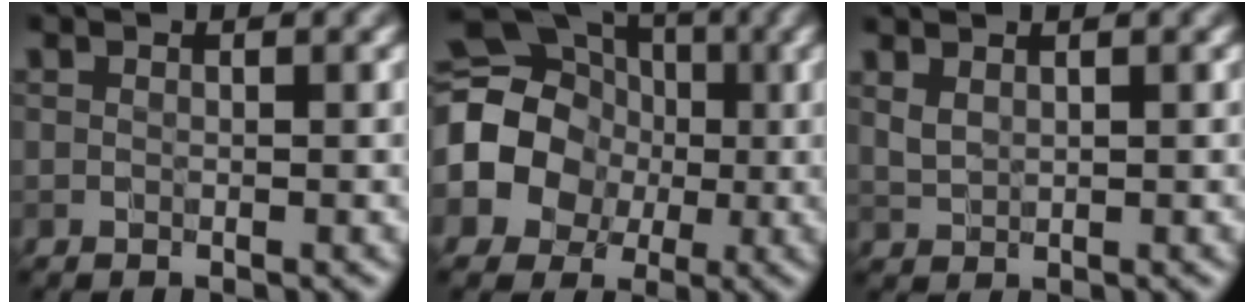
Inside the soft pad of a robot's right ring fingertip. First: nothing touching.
{"total": 11.9, "force": [-0.7, 10.4, 5.6], "torque": [-0.115, 0.009, -0.053]}
{"total": 1.1, "force": [1.0, 0.2, 0.5], "torque": [-0.015, -0.002, 0.026]}